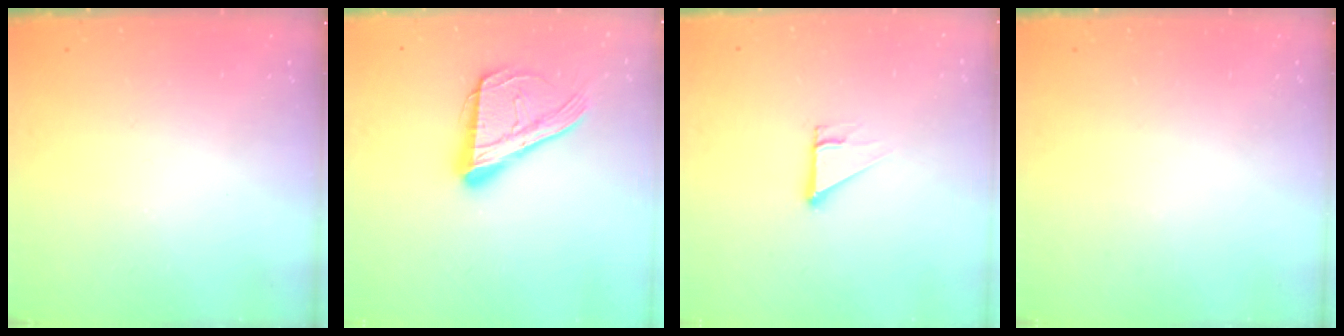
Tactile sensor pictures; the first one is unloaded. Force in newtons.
{"total": 17.8, "press": 17.7, "slide": 2.4}
{"total": 2.7, "press": 2.7, "slide": 0.0}
{"total": 0.0}